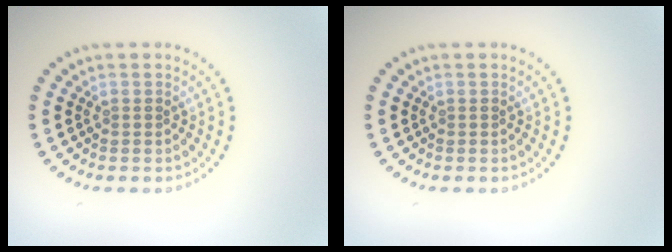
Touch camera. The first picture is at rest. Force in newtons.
{"total": 0.0}